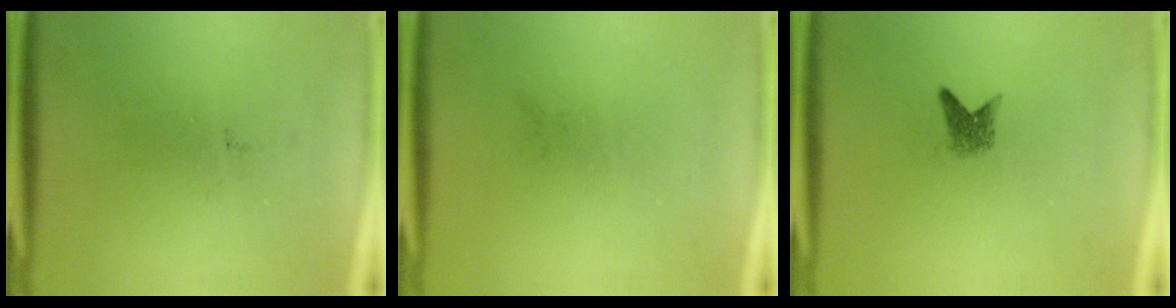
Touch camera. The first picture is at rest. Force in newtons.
{"total": 0.0}
{"total": 1.9}